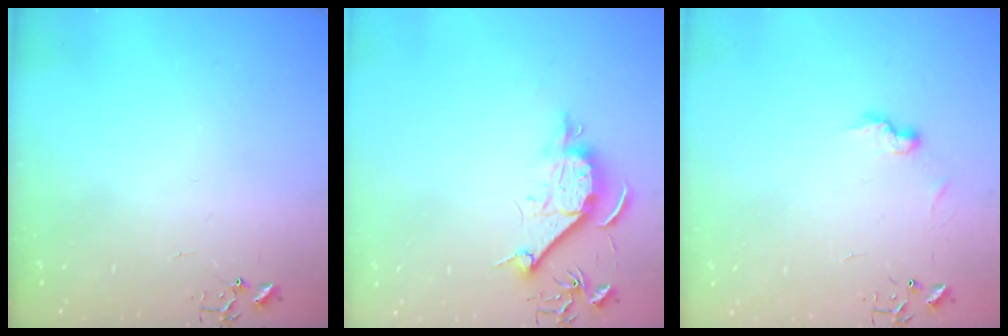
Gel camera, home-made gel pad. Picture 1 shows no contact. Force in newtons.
{"total": 9.5, "press": 9.5, "slide": 0.9}
{"total": 6.7, "press": 6.7, "slide": 0.4}